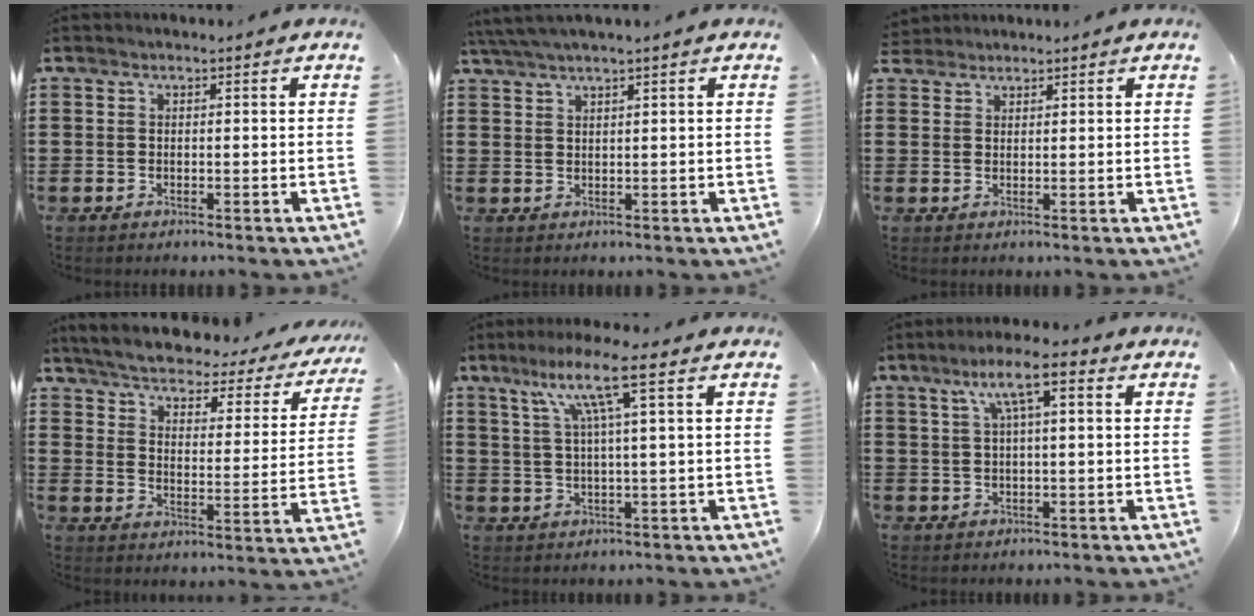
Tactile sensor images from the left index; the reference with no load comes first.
{"total": 2.4, "force": [1.8, -0.4, 1.5], "torque": [-0.033, 0.002, 0.035]}
{"total": 1.4, "force": [1.3, 0.5, -0.1], "torque": [-0.002, 0.003, 0.027]}
{"total": 3.4, "force": [3.2, 0.2, 1.1], "torque": [-0.043, -0.032, 0.045]}
{"total": 8.8, "force": [3.6, 0.2, 8.0], "torque": [-0.163, 0.004, 0.056]}
{"total": 6.2, "force": [2.2, 0.8, 5.7], "torque": [-0.113, 0.007, 0.033]}